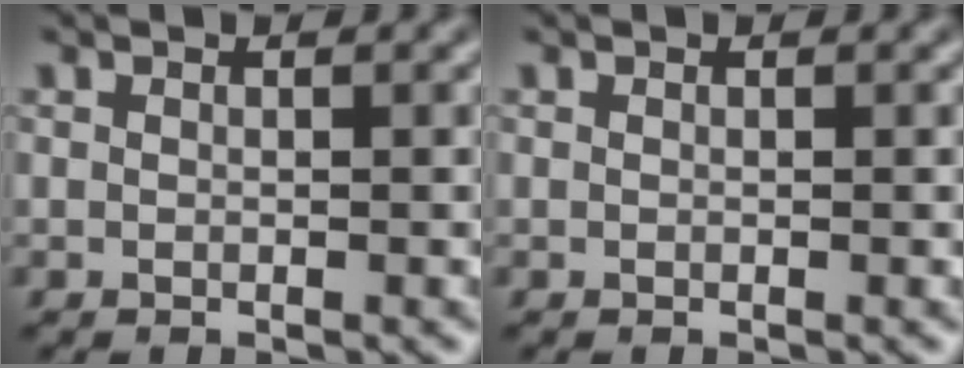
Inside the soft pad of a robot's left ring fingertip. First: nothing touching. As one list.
[{"total": 0.0}]